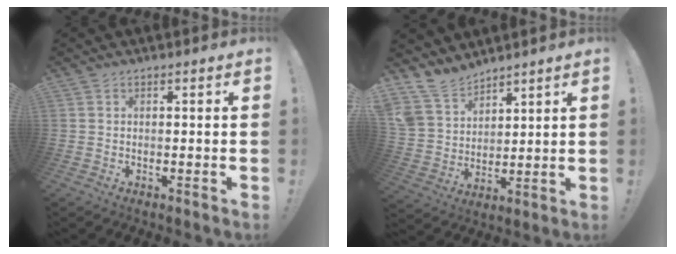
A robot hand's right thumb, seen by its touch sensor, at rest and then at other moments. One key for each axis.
{"total": 11.8, "fx": 9.9, "fy": 5.7, "fz": 3.0, "tx": -0.082, "ty": -0.064, "tz": 0.199}